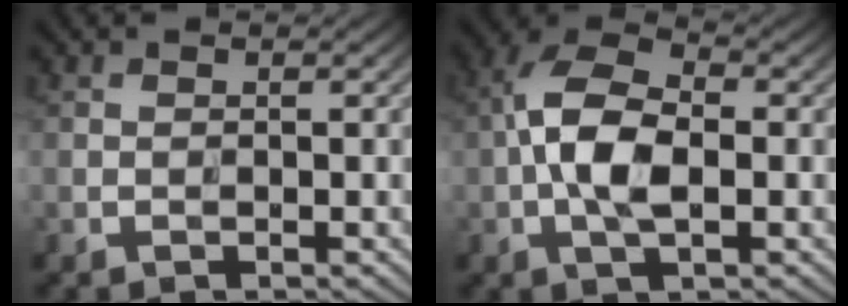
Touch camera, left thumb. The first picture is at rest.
{"total": 8.2, "force": [-1.0, 3.9, 7.2], "torque": [-0.157, 0.017, -0.026]}